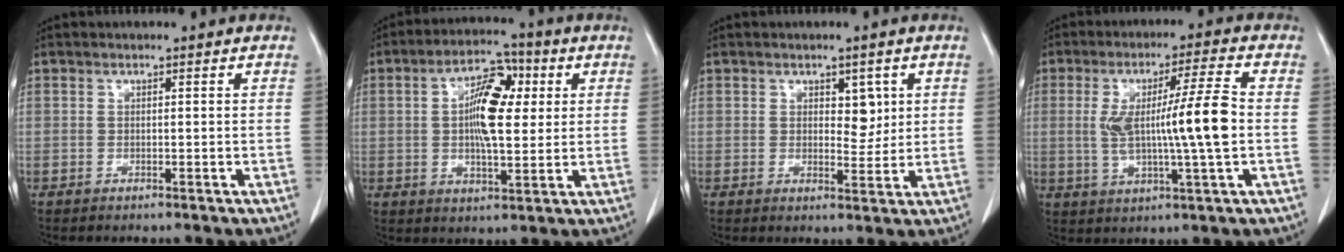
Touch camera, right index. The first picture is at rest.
{"total": 10.3, "force": [1.7, 4.0, 9.4], "torque": [-0.167, 0.020, 0.026]}
{"total": 3.5, "force": [1.3, 2.0, 2.6], "torque": [-0.030, -0.006, 0.020]}
{"total": 11.9, "force": [-0.1, 0.0, 11.9], "torque": [-0.219, 0.007, -0.001]}